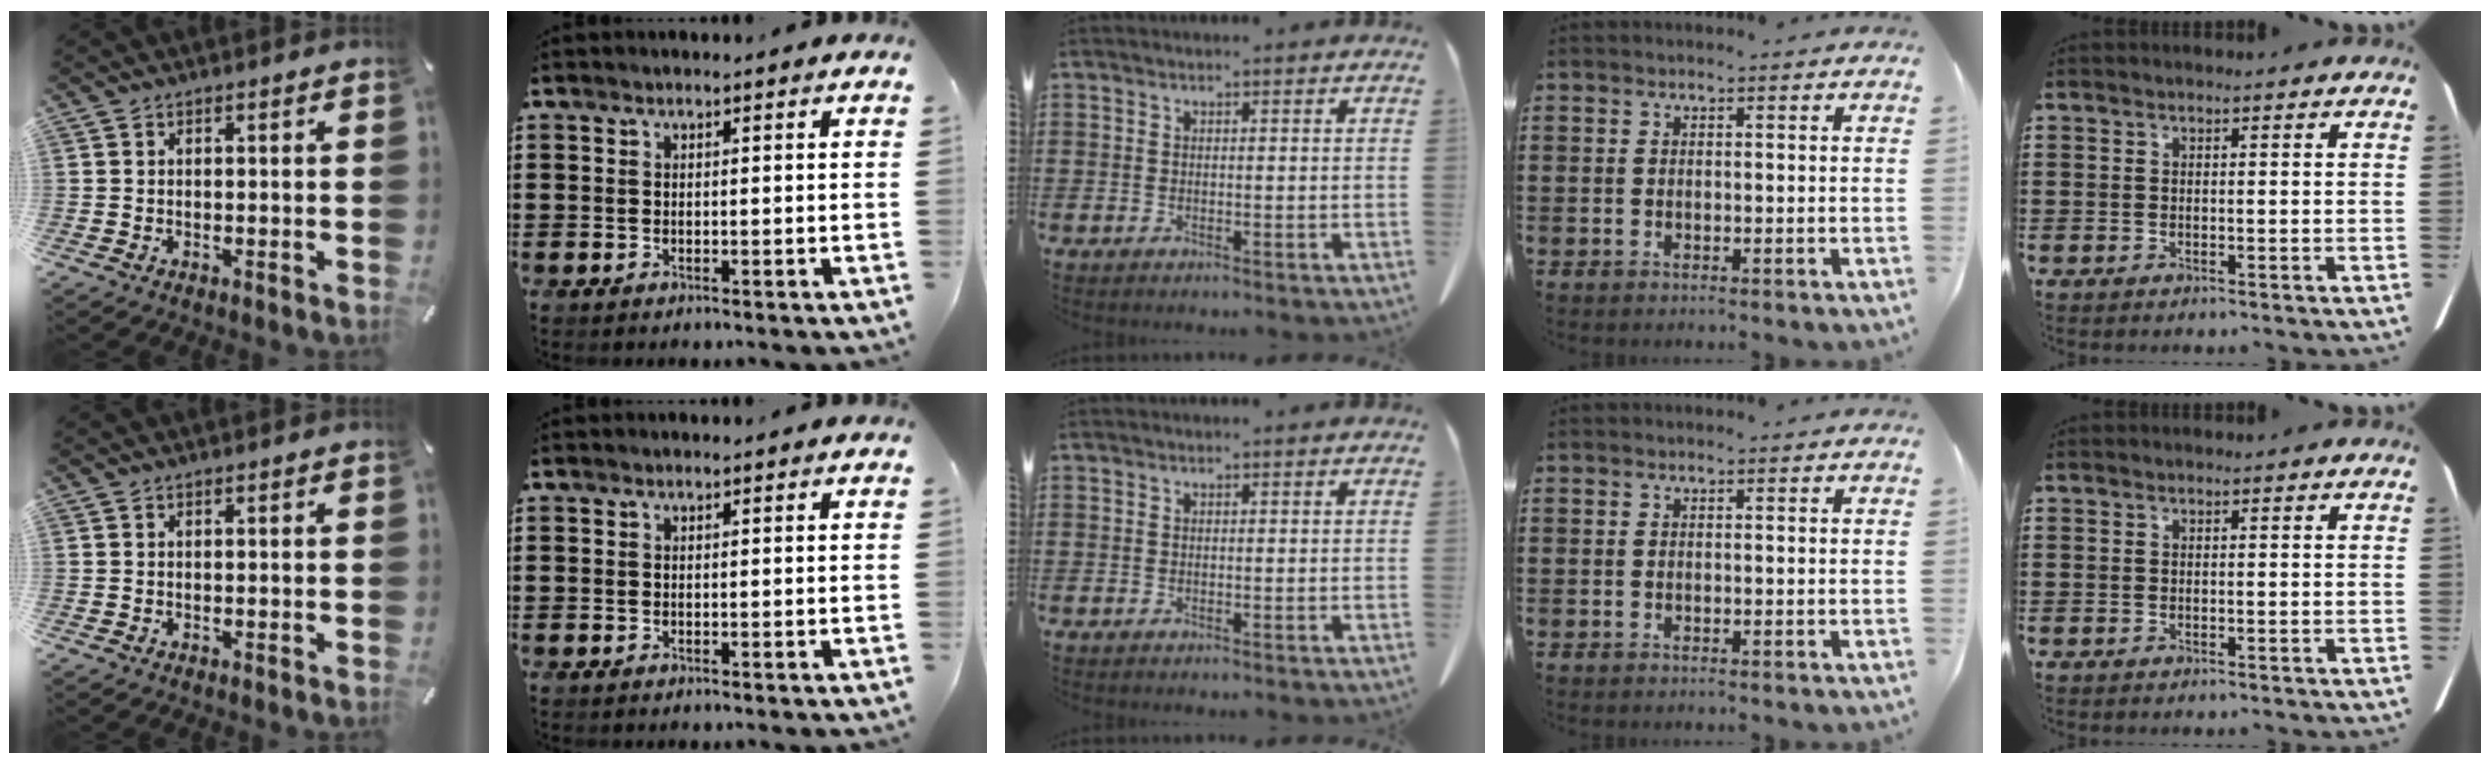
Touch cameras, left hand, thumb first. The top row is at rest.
{}